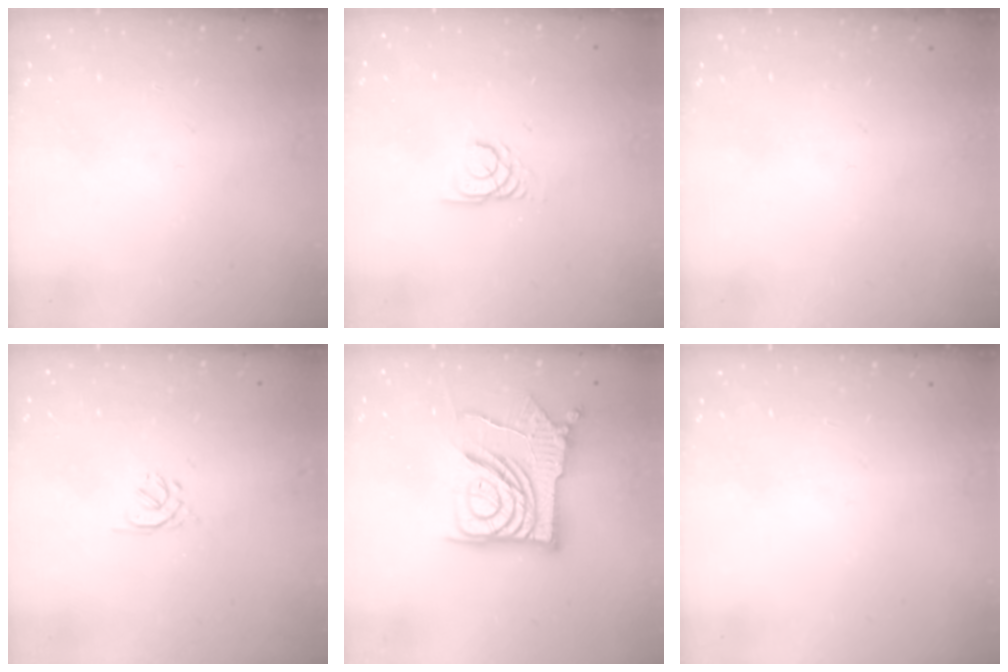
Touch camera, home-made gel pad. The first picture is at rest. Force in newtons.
{"total": 2.2, "press": 2.2, "slide": 0.1}
{"total": 0.0}
{"total": 1.3, "press": 1.2, "slide": 0.5}
{"total": 15.6, "press": 15.5, "slide": 1.5}
{"total": 0.0}